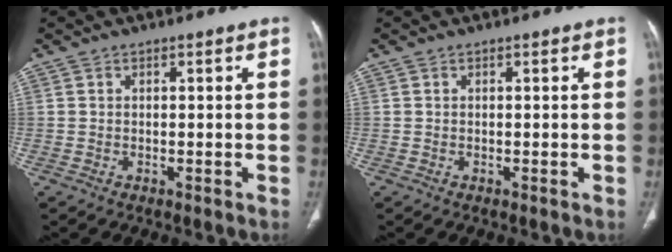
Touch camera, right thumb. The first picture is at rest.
{"total": 0.0}